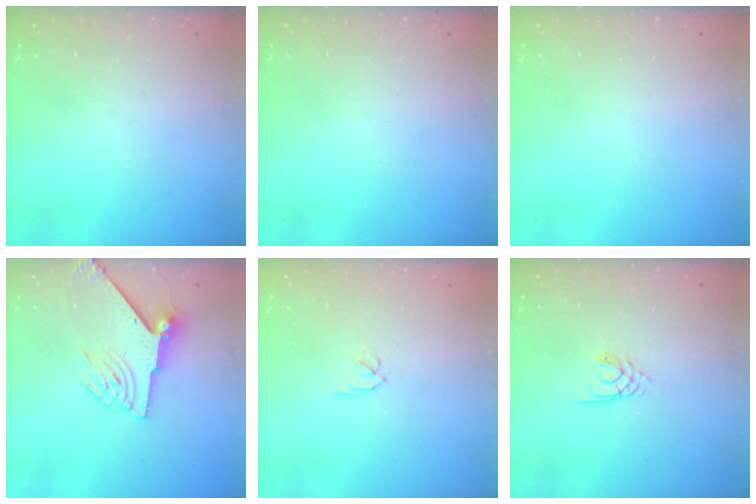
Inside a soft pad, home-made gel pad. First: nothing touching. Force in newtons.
{"total": 0.0}
{"total": 0.0}
{"total": 9.6, "press": 9.5, "slide": 1.0}
{"total": 1.8, "press": 1.7, "slide": 0.5}
{"total": 2.2, "press": 2.1, "slide": 0.4}